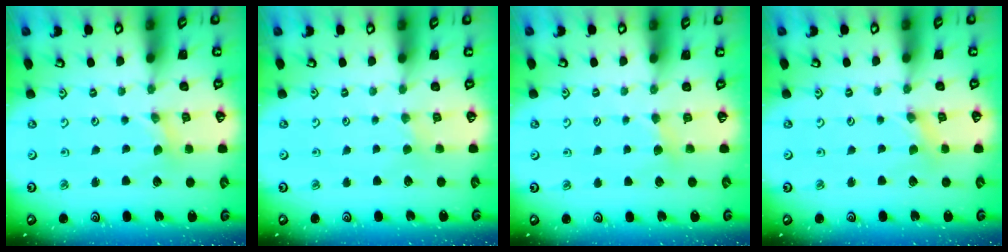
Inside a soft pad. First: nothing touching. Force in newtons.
{"total": 1.4, "press": 1.4, "slide": 0.4}
{"total": 2.9, "press": 2.9, "slide": 0.5}
{"total": 0.0}